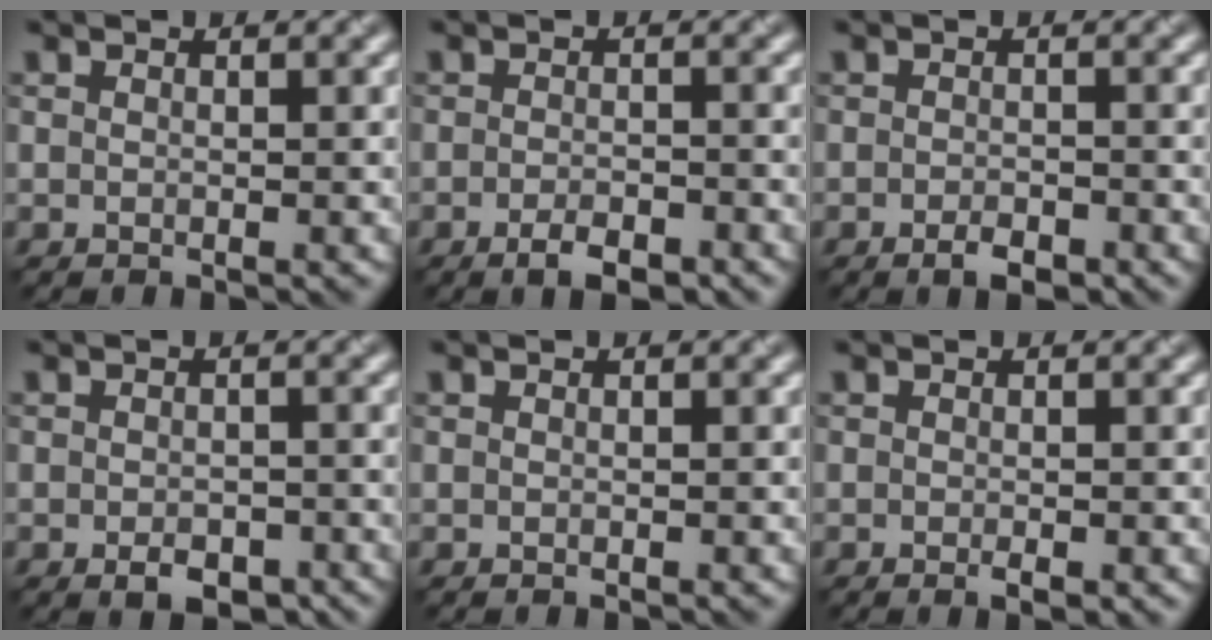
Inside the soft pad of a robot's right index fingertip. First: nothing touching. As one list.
[{"total": 2.6, "force": [-1.6, 0.9, 1.9], "torque": [-0.030, -0.001, -0.028]}, {"total": 1.9, "force": [-1.1, 0.7, 1.3], "torque": [-0.020, -0.002, -0.018]}, {"total": 3.0, "force": [-1.6, 1.6, 2.0], "torque": [-0.029, -0.007, -0.023]}, {"total": 0.0}, {"total": 0.9, "force": [-0.4, 0.2, 0.8], "torque": [-0.013, -0.004, -0.004]}]